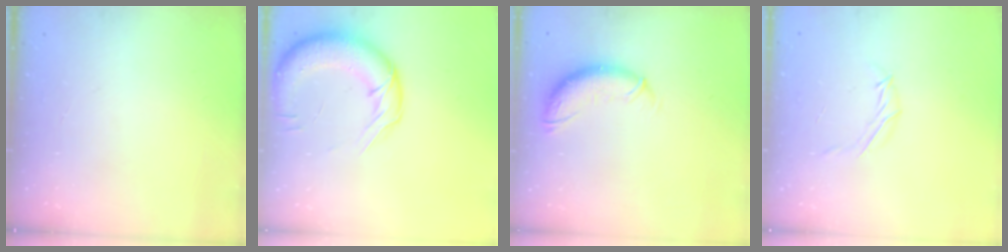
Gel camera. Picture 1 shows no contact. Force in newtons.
{"total": 15.7, "press": 15.3, "slide": 3.6}
{"total": 10.3, "press": 10.3, "slide": 1.2}
{"total": 4.5, "press": 4.4, "slide": 0.9}